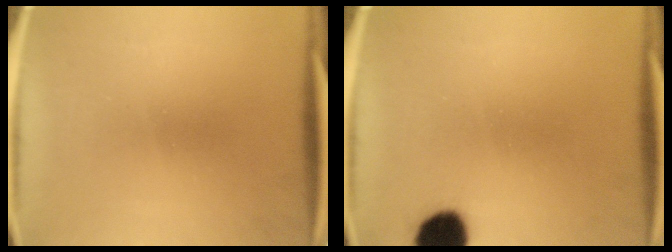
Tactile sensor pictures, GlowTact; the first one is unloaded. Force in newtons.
{"total": 8.6}